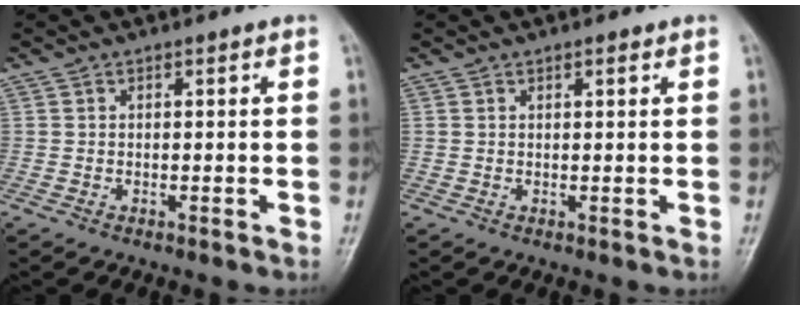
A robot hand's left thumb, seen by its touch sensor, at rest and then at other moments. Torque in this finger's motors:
{"motor_torque": [-0.49, -0.21, -0.30, 0.24, -0.03]}